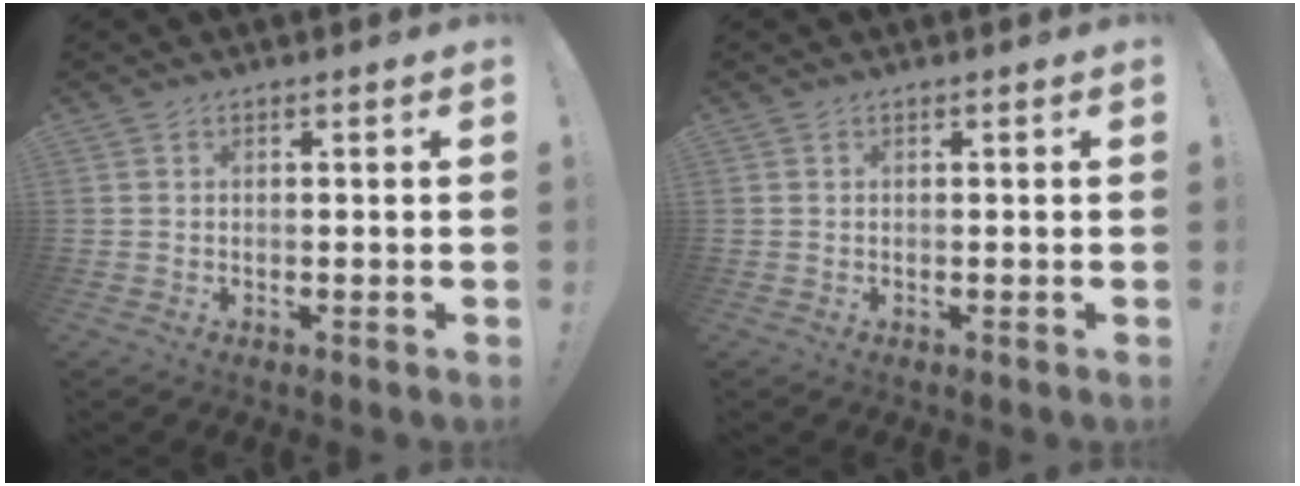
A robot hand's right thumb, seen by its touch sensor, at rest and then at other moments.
{"total": 0.0}